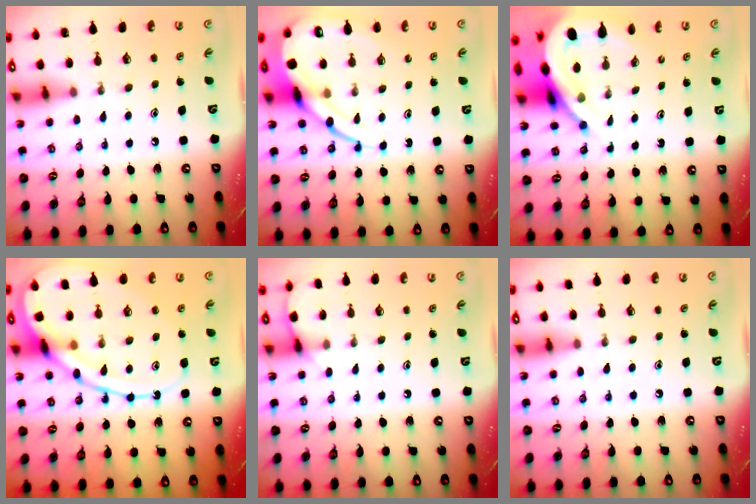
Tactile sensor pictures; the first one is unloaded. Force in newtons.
{"total": 14.7, "press": 14.6, "slide": 1.6}
{"total": 10.3, "press": 10.3, "slide": 1.2}
{"total": 16.6, "press": 16.6, "slide": 1.2}
{"total": 6.0, "press": 5.9, "slide": 0.7}
{"total": 5.9, "press": 5.8, "slide": 0.8}